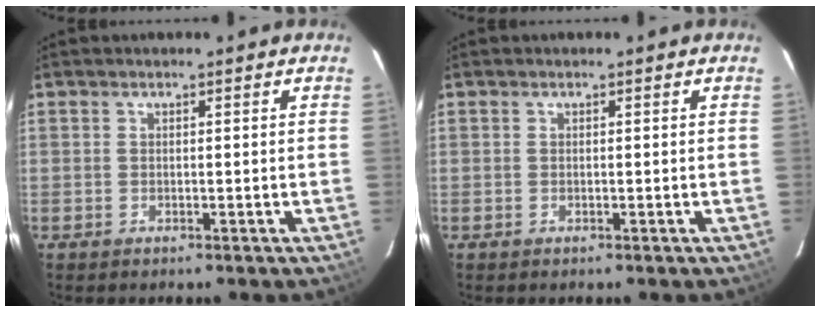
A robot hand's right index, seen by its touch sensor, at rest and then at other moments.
{"total": 0.0}